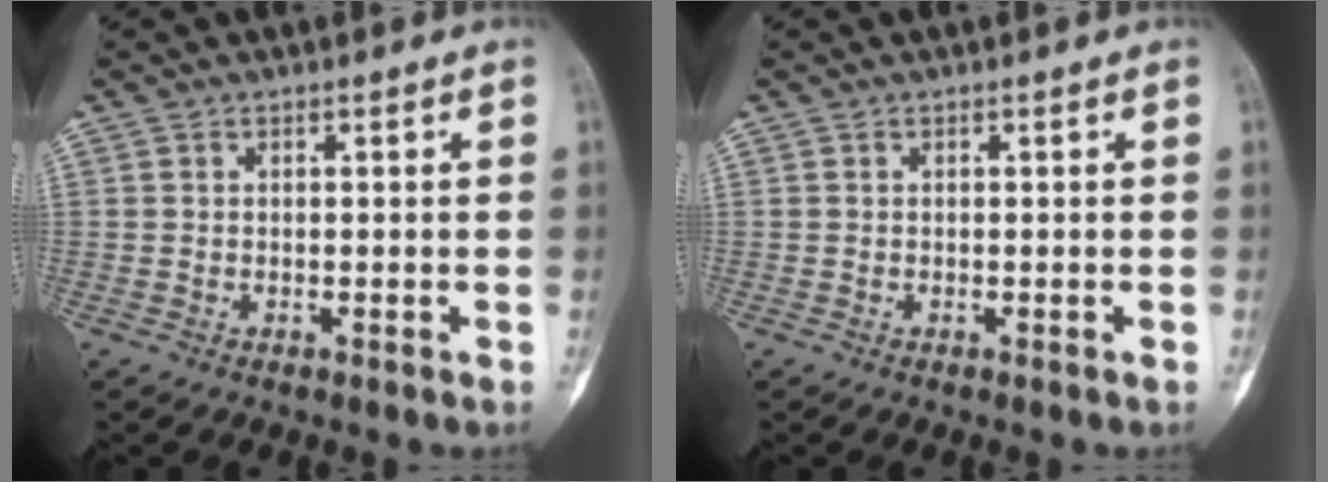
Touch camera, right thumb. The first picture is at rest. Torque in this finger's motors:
{"motor_torque": [0.01, 0.01, 0.00, 0.00, 0.00]}